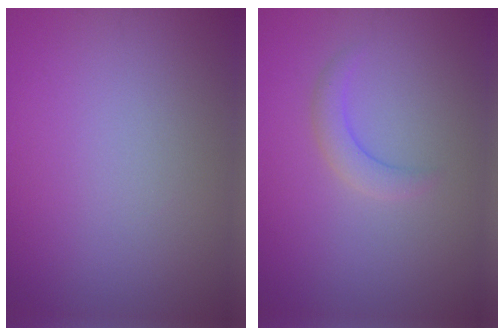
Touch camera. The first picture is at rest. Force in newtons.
{"total": 1.9, "press": 1.9, "slide": 0.1}